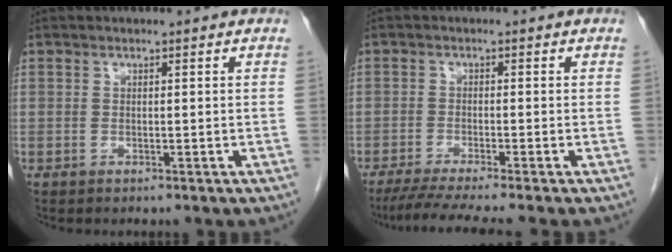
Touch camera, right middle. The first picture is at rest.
{"total": 7.5, "force": [-6.2, -1.1, 4.1], "torque": [-0.056, -0.022, -0.100]}